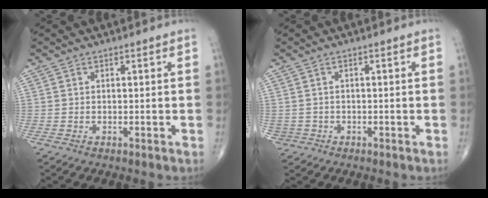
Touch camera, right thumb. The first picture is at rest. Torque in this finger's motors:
{"motor_torque": [0.22, -0.04, -0.09, -0.16, -0.03]}